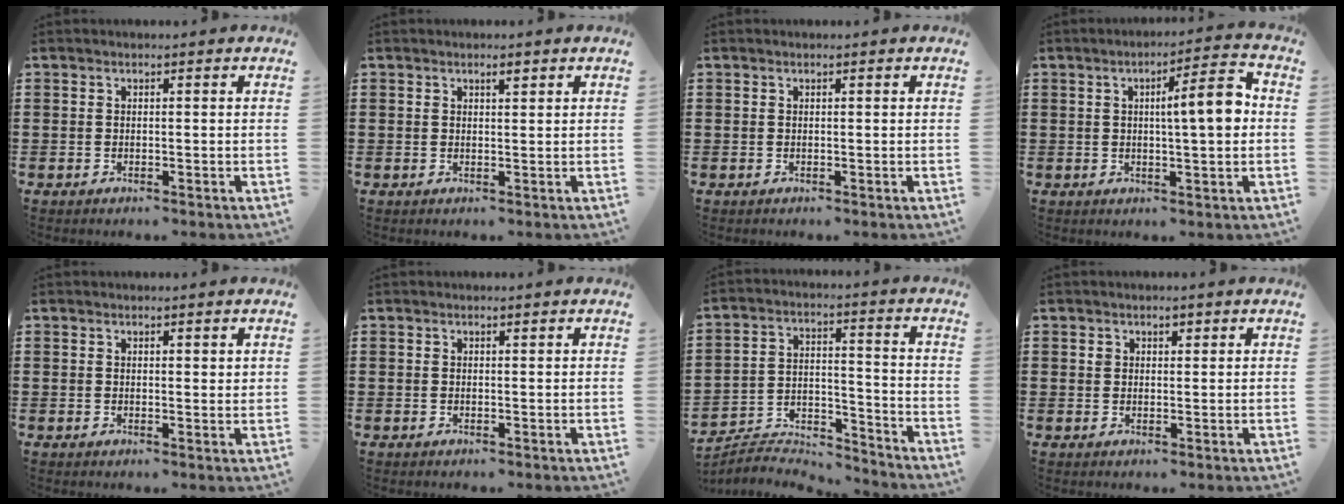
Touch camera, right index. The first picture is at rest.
{"total": 1.5, "force": [0.9, 0.6, 1.0], "torque": [-0.014, -0.001, 0.014]}
{"total": 0.0}
{"total": 7.5, "force": [1.1, 0.9, 7.3], "torque": [-0.112, -0.011, 0.009]}
{"total": 0.8, "force": [0.7, 0.2, 0.4], "torque": [-0.009, 0.002, 0.012]}
{"total": 0.5, "force": [0.4, 0.3, 0.1], "torque": [-0.004, 0.002, 0.007]}
{"total": 5.3, "force": [-5.2, 0.6, 0.6], "torque": [-0.017, 0.003, -0.106]}
{"total": 1.5, "force": [0.9, 1.2, 0.5], "torque": [-0.004, 0.003, 0.015]}